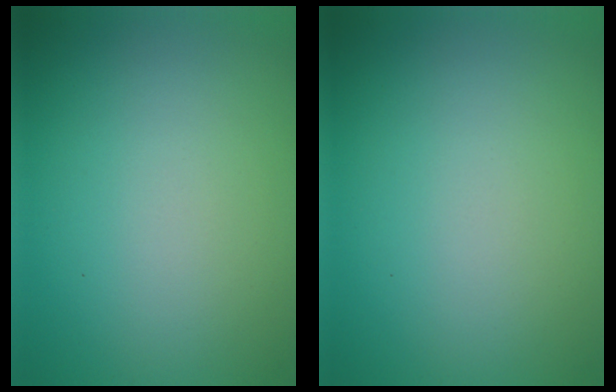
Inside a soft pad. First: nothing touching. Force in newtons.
{"total": 0.0}